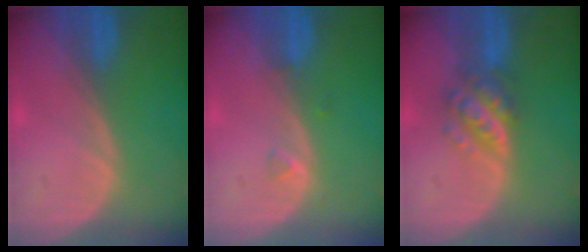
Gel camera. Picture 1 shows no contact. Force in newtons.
{"total": 1.0, "press": 1.0, "slide": 0.2}
{"total": 6.0, "press": 5.3, "slide": 2.8}